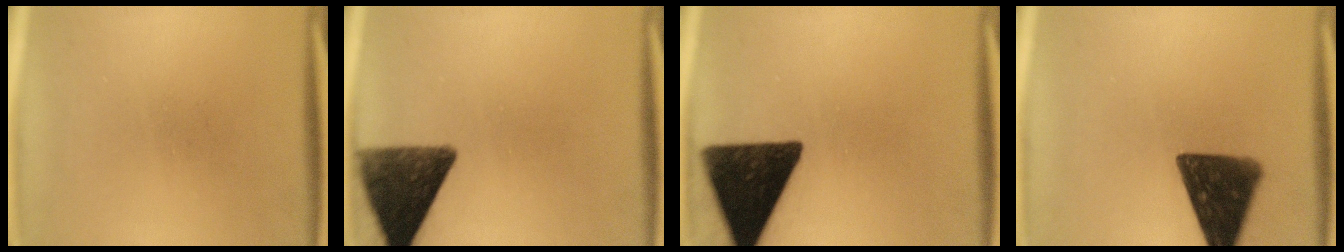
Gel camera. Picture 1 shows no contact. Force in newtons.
{"total": 12.2}
{"total": 16.6}
{"total": 14.0}